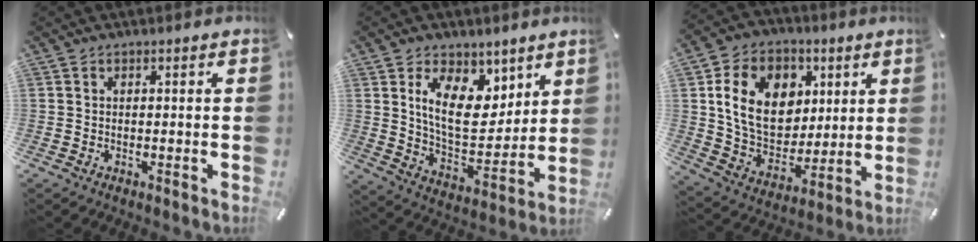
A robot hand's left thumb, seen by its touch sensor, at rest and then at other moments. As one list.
[{"total": 14.1, "force": [6.8, 8.9, 8.6], "torque": [-0.147, -0.036, 0.128]}, {"total": 17.0, "force": [5.1, 13.4, 9.2], "torque": [-0.172, -0.004, 0.101]}]